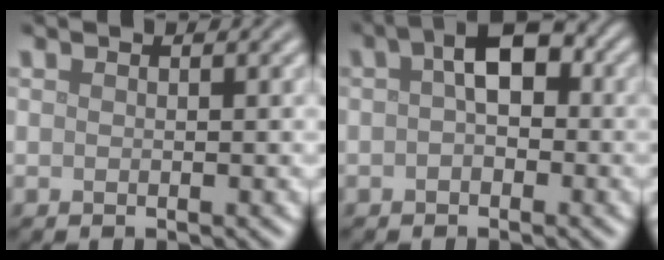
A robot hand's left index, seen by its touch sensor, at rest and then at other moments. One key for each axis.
{"total": 4.2, "fx": 0.6, "fy": 2.2, "fz": 3.5, "tx": -0.043, "ty": 0.015, "tz": -0.004}